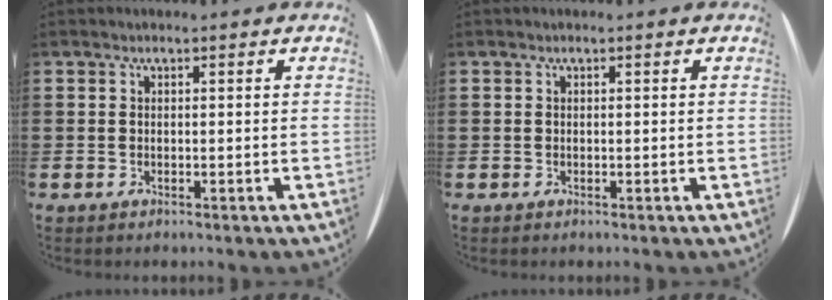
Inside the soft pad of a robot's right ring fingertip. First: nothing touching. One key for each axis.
{"total": 0.0}